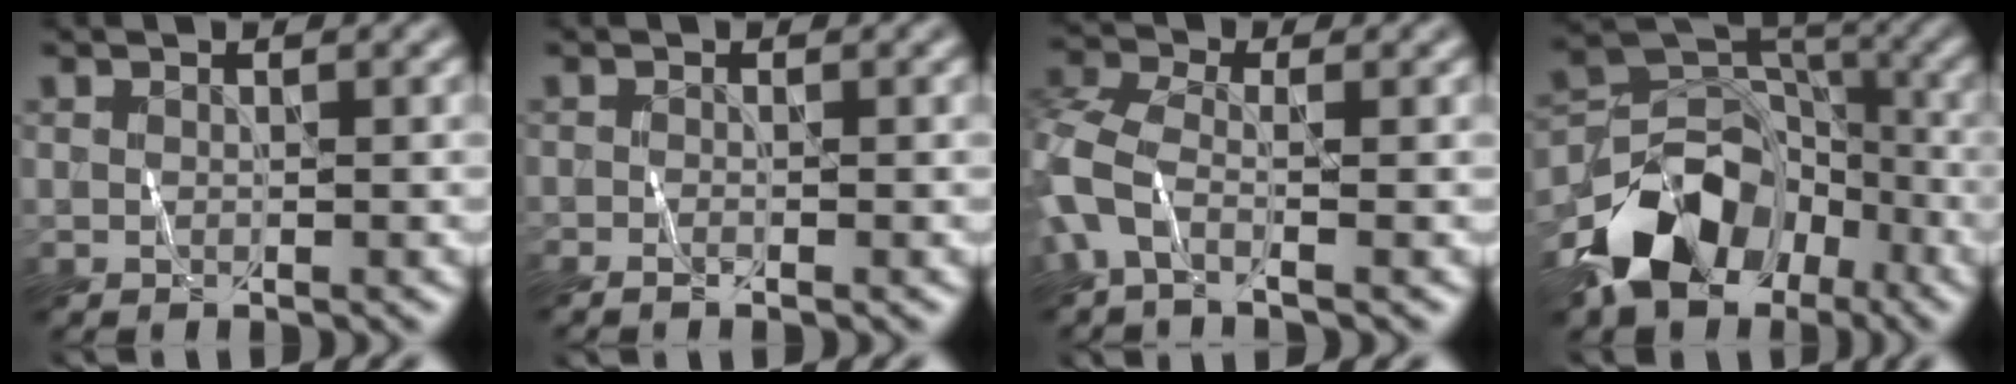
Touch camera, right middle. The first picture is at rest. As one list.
[{"total": 0.9, "force": [-0.8, -0.3, 0.3], "torque": [-0.010, -0.003, -0.016]}, {"total": 5.4, "force": [-2.1, 2.7, 4.3], "torque": [-0.122, -0.001, -0.059]}, {"total": 10.6, "force": [-6.6, 6.7, 4.9], "torque": [-0.089, 0.002, -0.123]}]